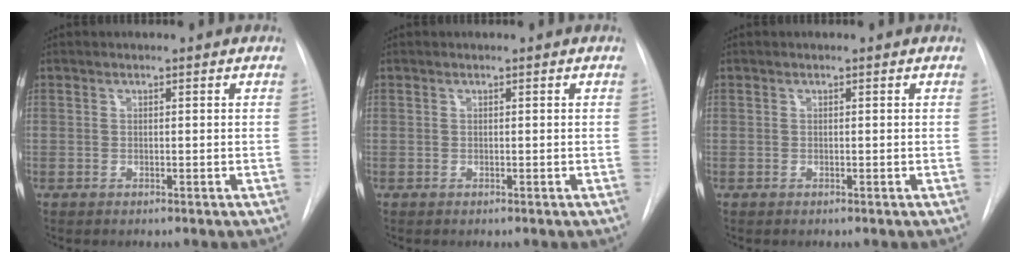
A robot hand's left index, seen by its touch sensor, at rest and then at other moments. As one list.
[{"total": 0.0}, {"total": 0.0}]